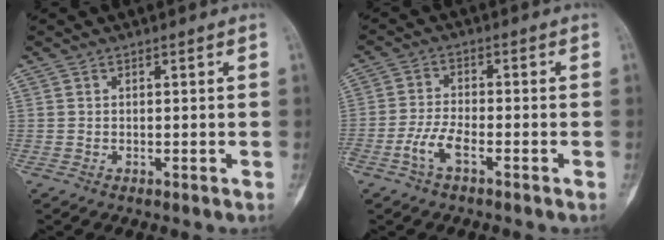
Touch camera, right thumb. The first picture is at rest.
{"total": 4.7, "force": [-2.5, 1.6, 3.6], "torque": [-0.083, 0.016, -0.051]}